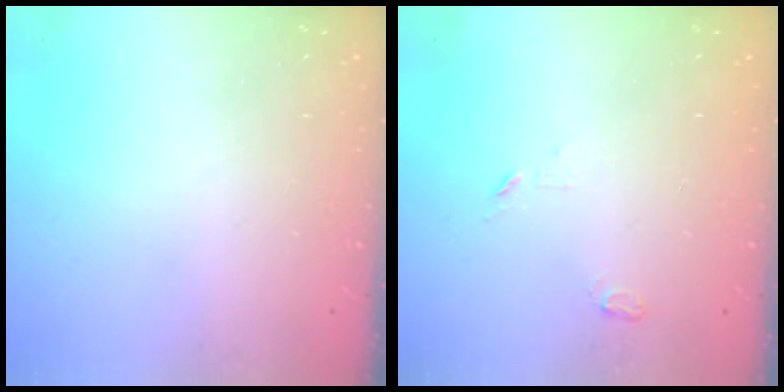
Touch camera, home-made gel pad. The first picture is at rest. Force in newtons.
{"total": 3.4, "press": 3.4, "slide": 0.4}